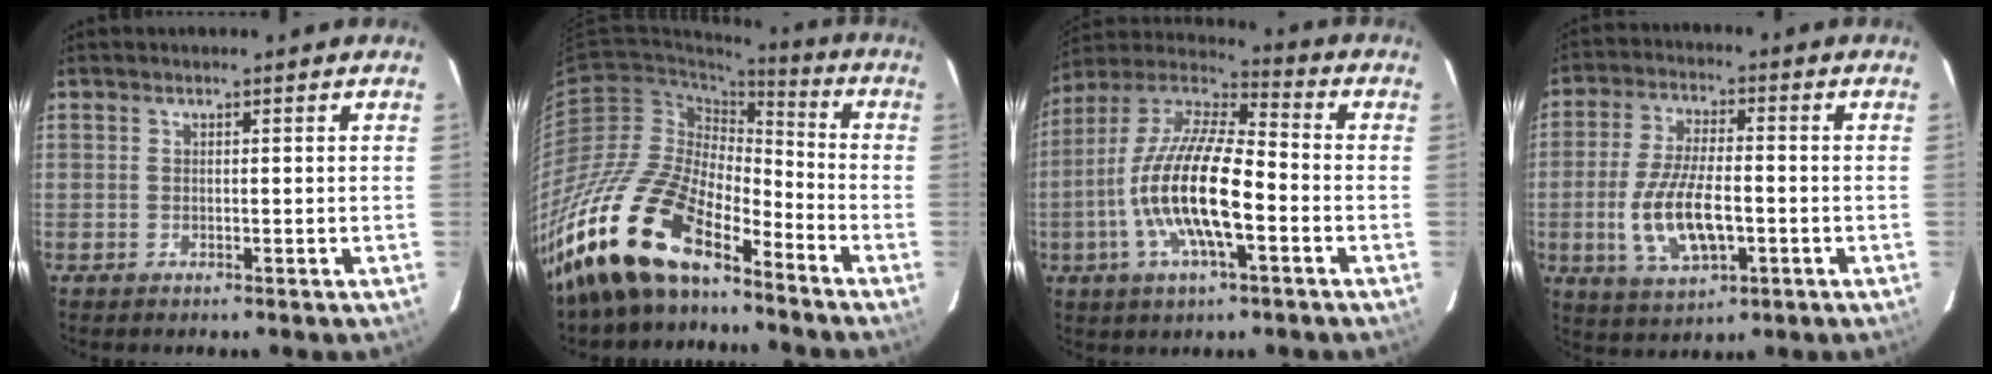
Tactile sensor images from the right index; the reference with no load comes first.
{"total": 22.1, "force": [-17.1, 8.0, 11.5], "torque": [-0.235, -0.010, -0.325]}
{"total": 17.8, "force": [-4.7, 5.4, 16.2], "torque": [-0.319, -0.007, -0.099]}
{"total": 12.0, "force": [-2.9, 5.0, 10.5], "torque": [-0.215, -0.009, -0.046]}